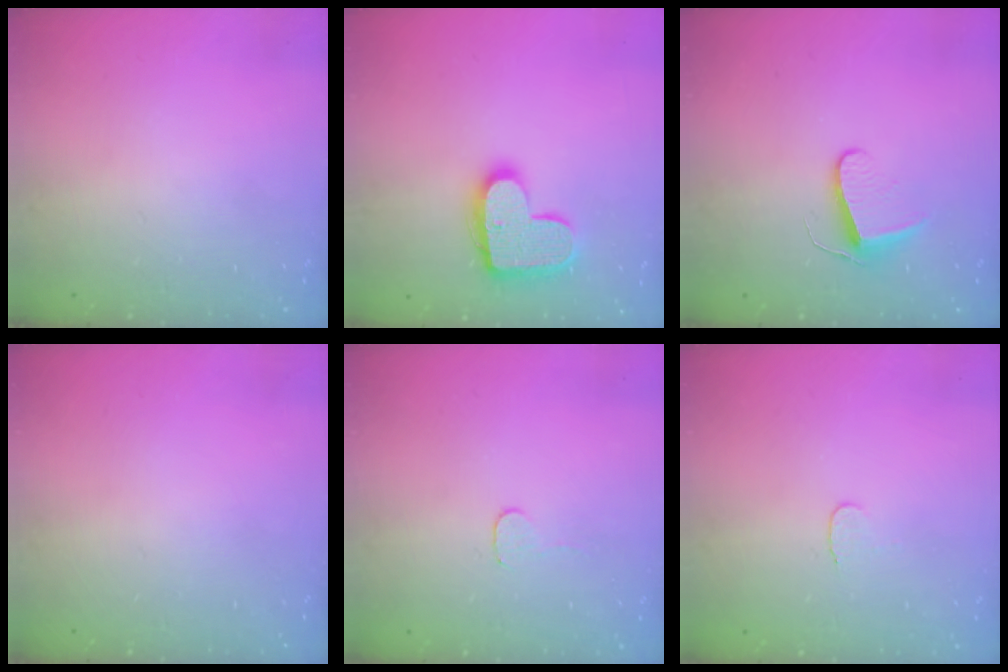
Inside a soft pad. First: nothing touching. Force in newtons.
{"total": 15.5, "press": 15.5, "slide": 0.8}
{"total": 7.0, "press": 7.0, "slide": 0.6}
{"total": 0.0}
{"total": 3.2, "press": 3.1, "slide": 0.3}
{"total": 3.6, "press": 3.6, "slide": 0.4}